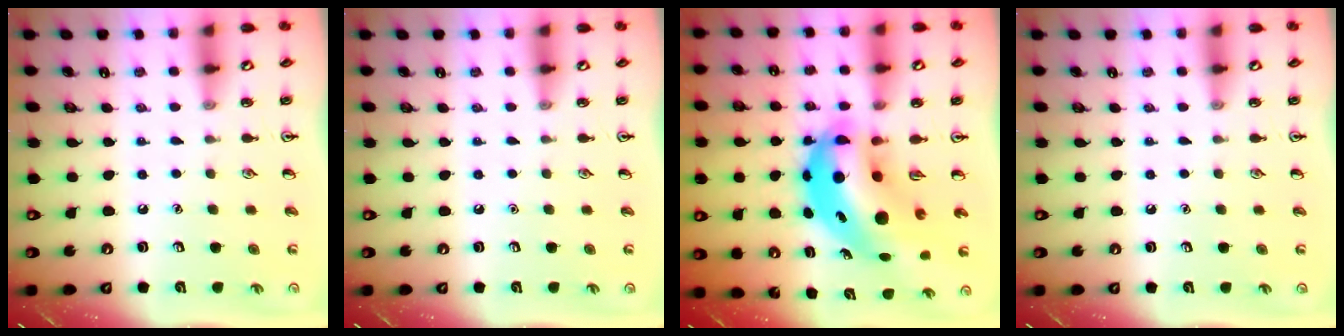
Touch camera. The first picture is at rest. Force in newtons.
{"total": 0.0}
{"total": 14.6, "press": 14.1, "slide": 4.1}
{"total": 0.0}